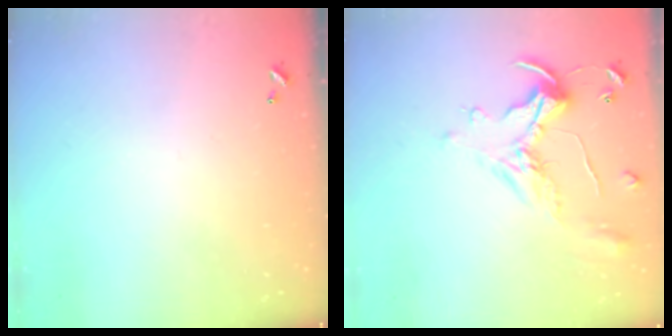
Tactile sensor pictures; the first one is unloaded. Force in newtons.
{"total": 1.1, "press": 0.8, "slide": 0.9}